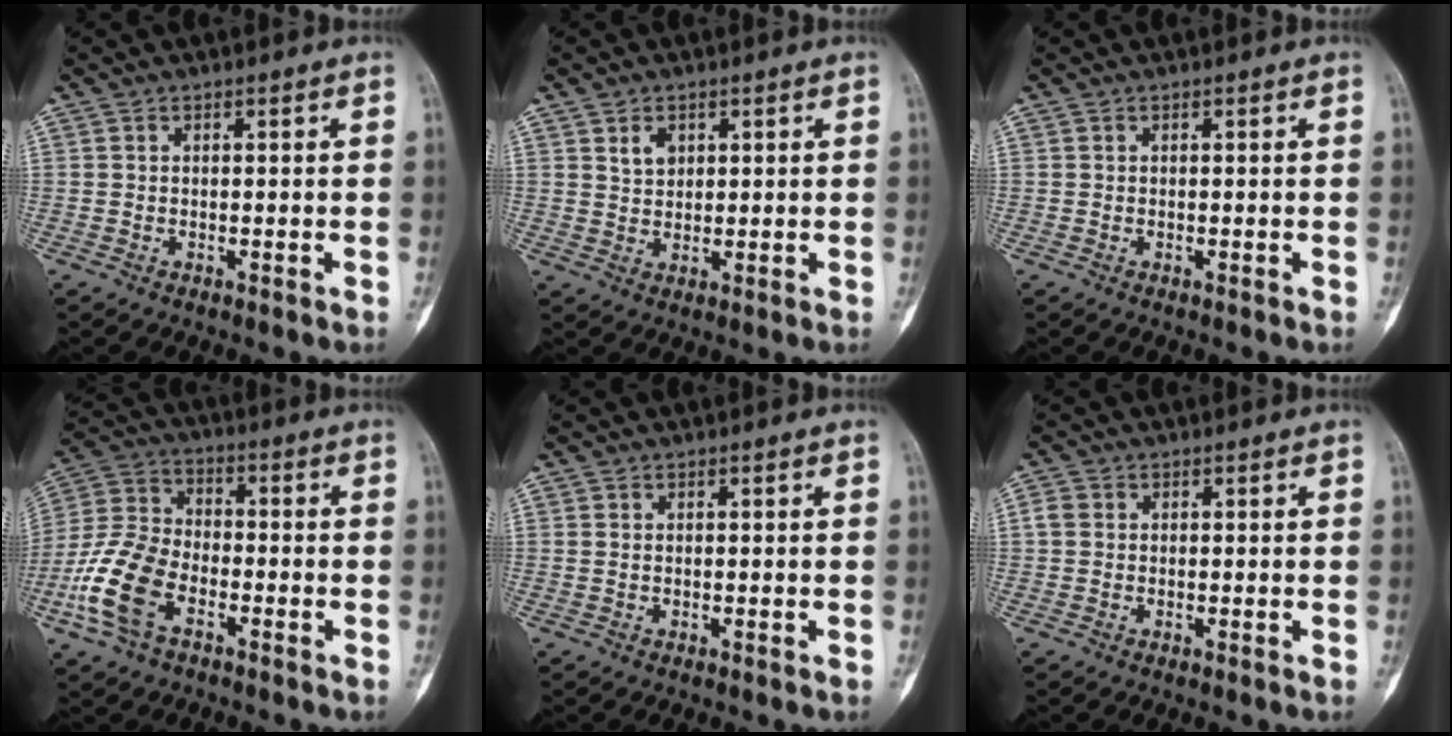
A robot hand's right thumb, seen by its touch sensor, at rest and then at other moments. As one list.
[{"total": 3.2, "force": [1.5, 2.3, 1.6], "torque": [-0.015, -0.011, 0.031]}, {"total": 0.0}, {"total": 13.3, "force": [-5.5, 7.9, 9.2], "torque": [-0.198, 0.024, -0.111]}, {"total": 0.5, "force": [0.2, 0.4, 0.4], "torque": [-0.009, 0.004, 0.004]}, {"total": 1.8, "force": [0.2, 1.6, 1.0], "torque": [-0.023, 0.004, 0.001]}]